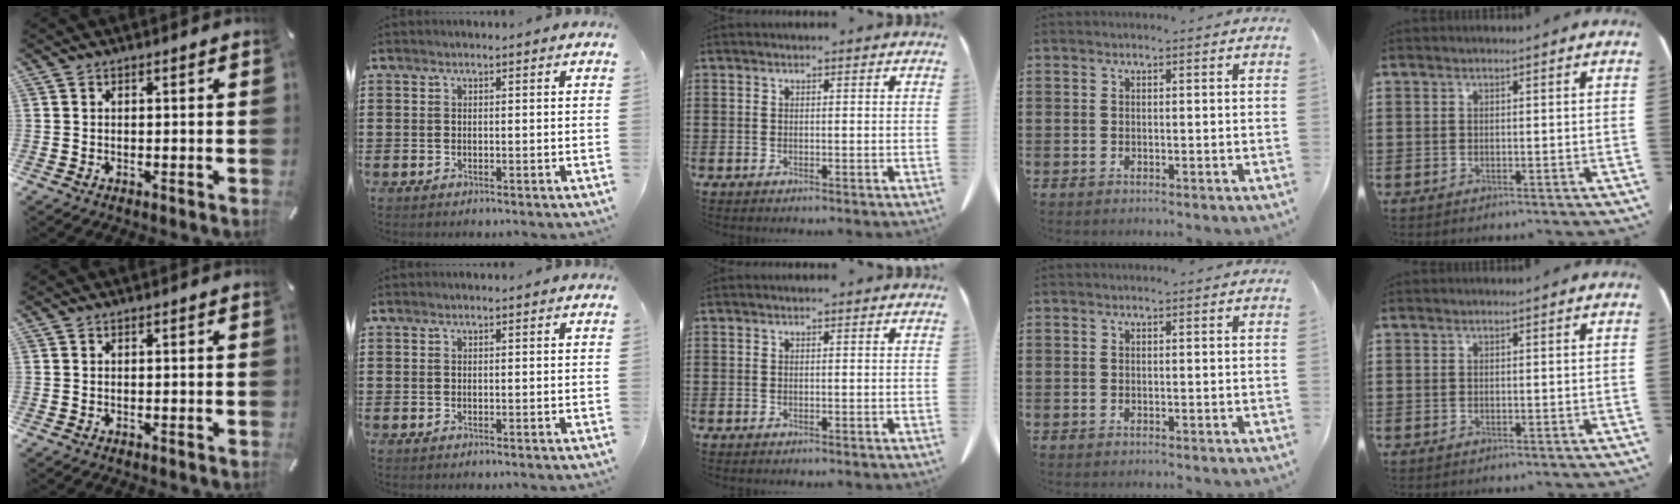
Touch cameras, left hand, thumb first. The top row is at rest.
{}